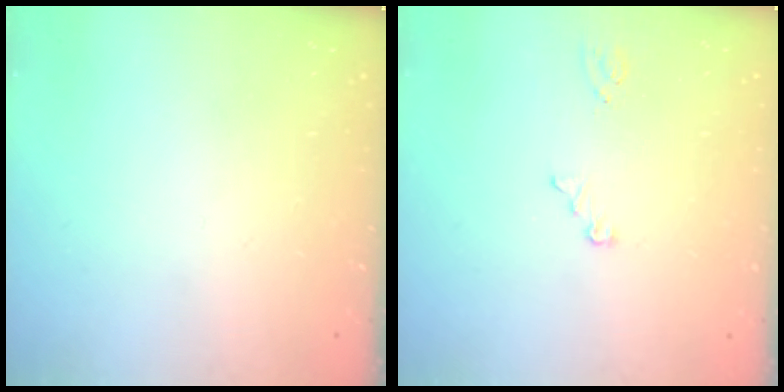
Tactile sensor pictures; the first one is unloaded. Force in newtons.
{"total": 2.1, "press": 2.0, "slide": 0.2}